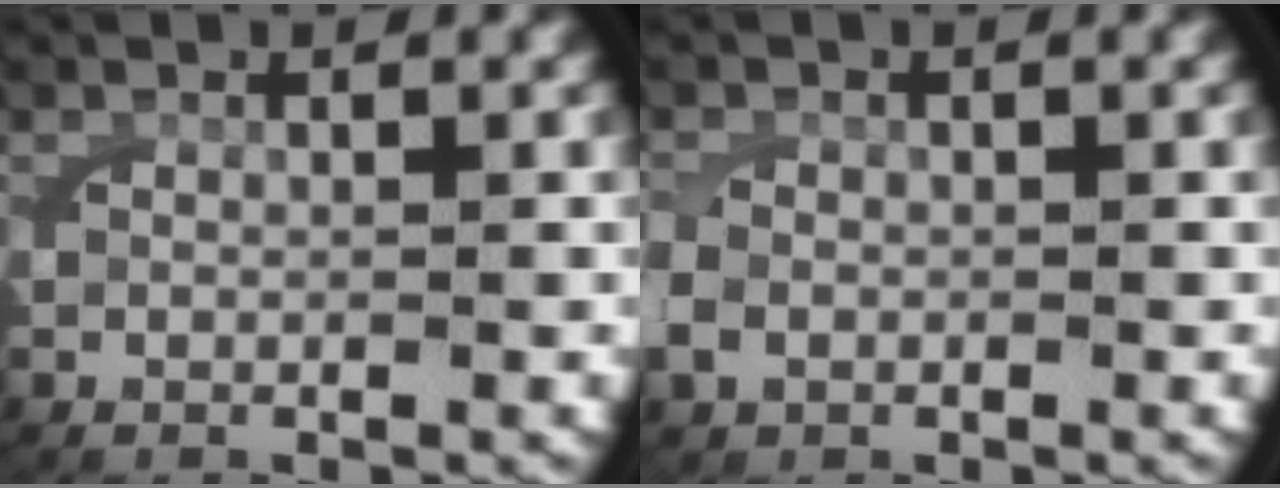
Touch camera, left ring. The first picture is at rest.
{"total": 1.7, "force": [-0.5, 1.5, 0.7], "torque": [-0.031, -0.006, -0.006]}